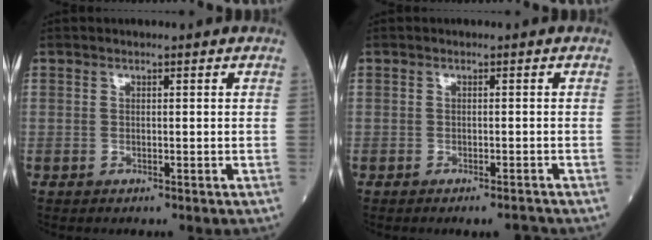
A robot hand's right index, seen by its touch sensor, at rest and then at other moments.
{"total": 1.8, "force": [-1.5, 0.1, 0.9], "torque": [-0.007, -0.004, -0.019]}